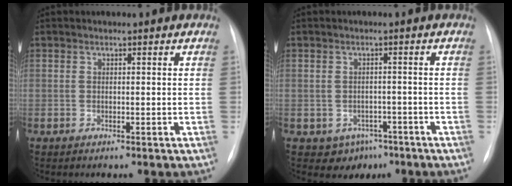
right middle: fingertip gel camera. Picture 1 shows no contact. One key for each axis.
{"total": 4.3, "fx": -2.4, "fy": 3.4, "fz": 1.1, "tx": -0.009, "ty": 0.008, "tz": -0.021}